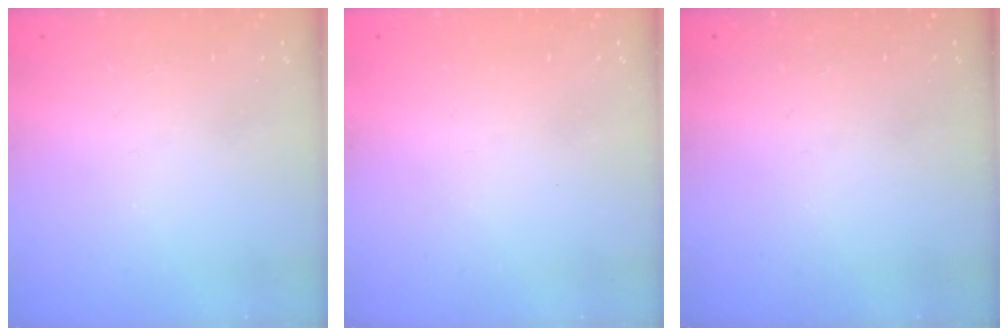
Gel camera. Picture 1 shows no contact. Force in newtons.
{"total": 0.9, "press": 0.8, "slide": 0.3}
{"total": 0.0}